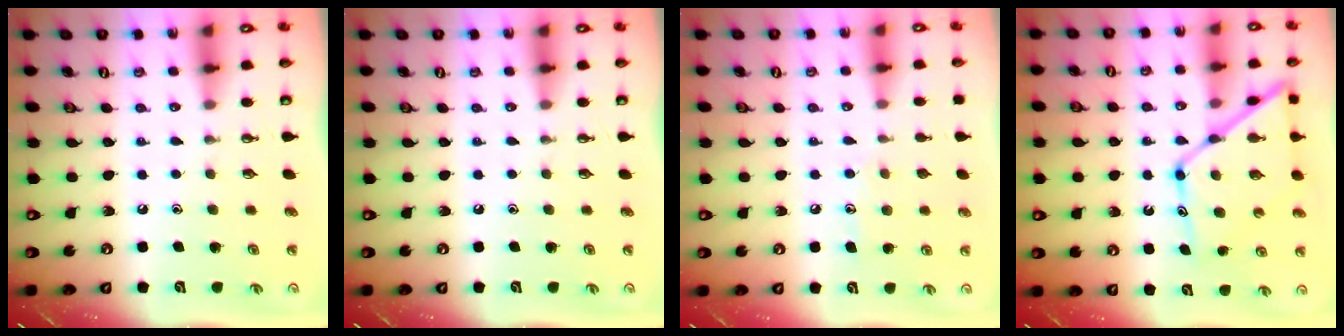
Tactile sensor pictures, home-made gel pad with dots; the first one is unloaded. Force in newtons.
{"total": 0.0}
{"total": 7.3, "press": 7.3, "slide": 0.0}
{"total": 14.8, "press": 14.7, "slide": 1.3}